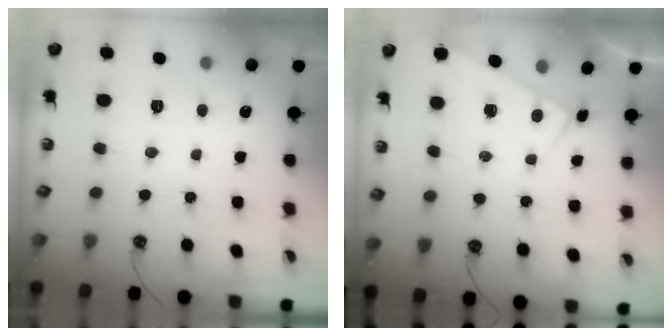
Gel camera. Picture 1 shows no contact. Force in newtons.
{"total": 2.8, "press": 2.8, "slide": 0.1}